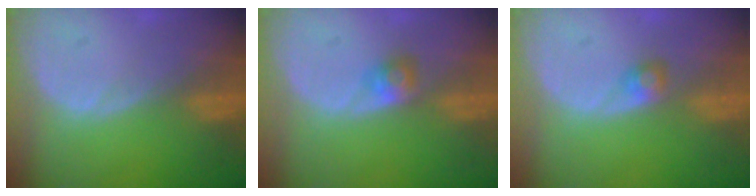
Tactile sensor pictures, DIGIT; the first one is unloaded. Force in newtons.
{"total": 2.5, "press": 2.4, "slide": 0.7}
{"total": 1.9, "press": 1.8, "slide": 0.2}